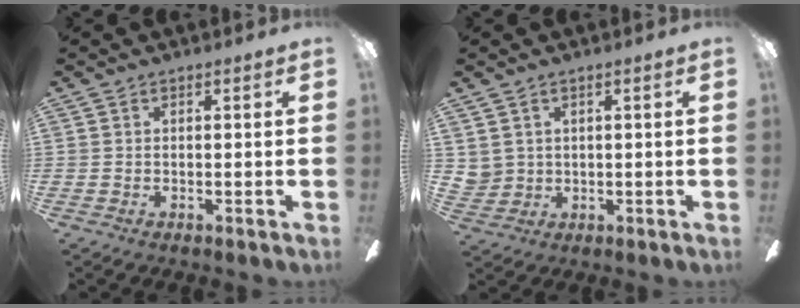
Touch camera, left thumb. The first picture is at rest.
{"total": 3.0, "force": [1.7, 2.5, 0.0], "torque": [-0.012, 0.002, 0.034]}